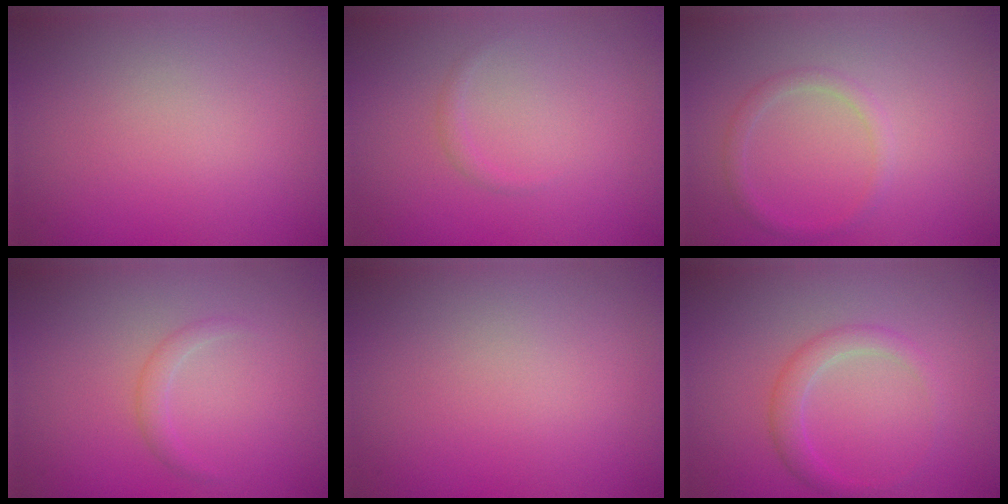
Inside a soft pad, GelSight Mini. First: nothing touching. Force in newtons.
{"total": 0.6, "press": 0.6, "slide": 0.0}
{"total": 1.3, "press": 1.3, "slide": 0.1}
{"total": 1.2, "press": 1.1, "slide": 0.1}
{"total": 0.0}
{"total": 2.1, "press": 2.1, "slide": 0.1}